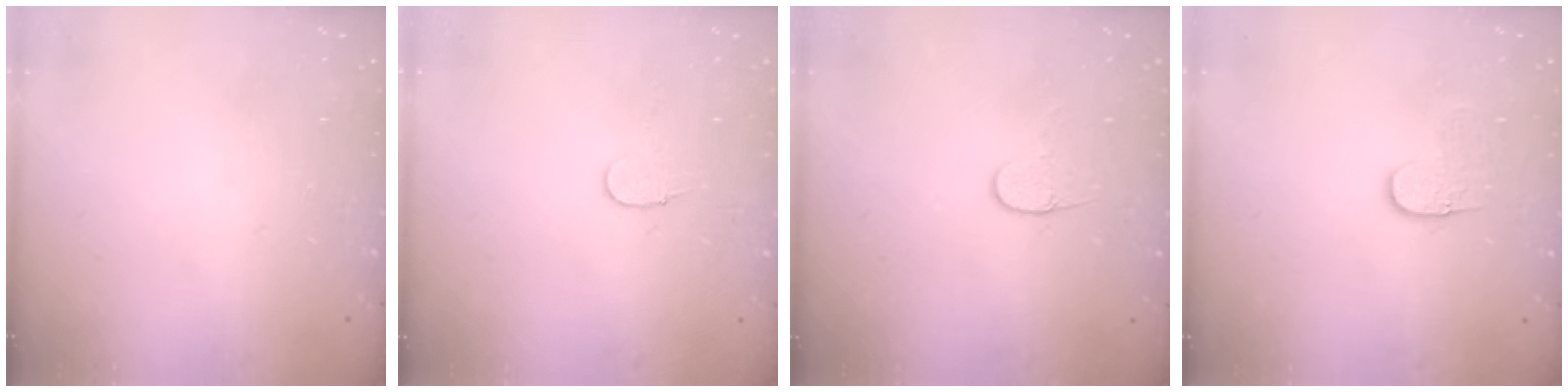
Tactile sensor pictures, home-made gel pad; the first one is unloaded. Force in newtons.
{"total": 5.0, "press": 5.0, "slide": 0.4}
{"total": 4.3, "press": 4.3, "slide": 0.4}
{"total": 3.6, "press": 3.6, "slide": 0.4}